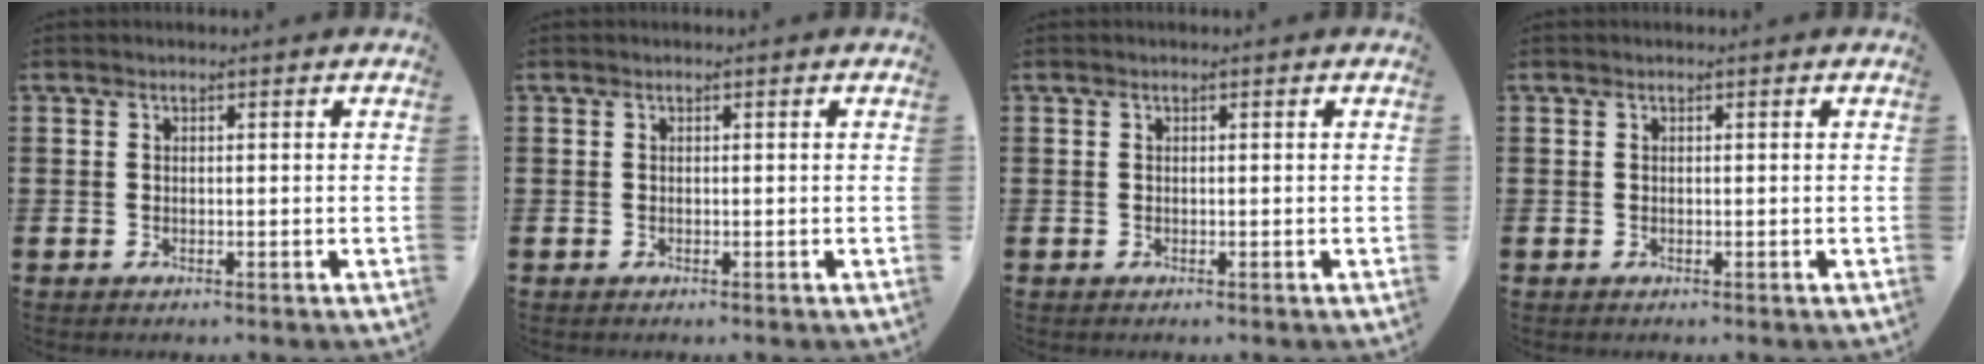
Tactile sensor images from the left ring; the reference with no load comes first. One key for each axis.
{"total": 0.0}
{"total": 0.0}
{"total": 0.0}